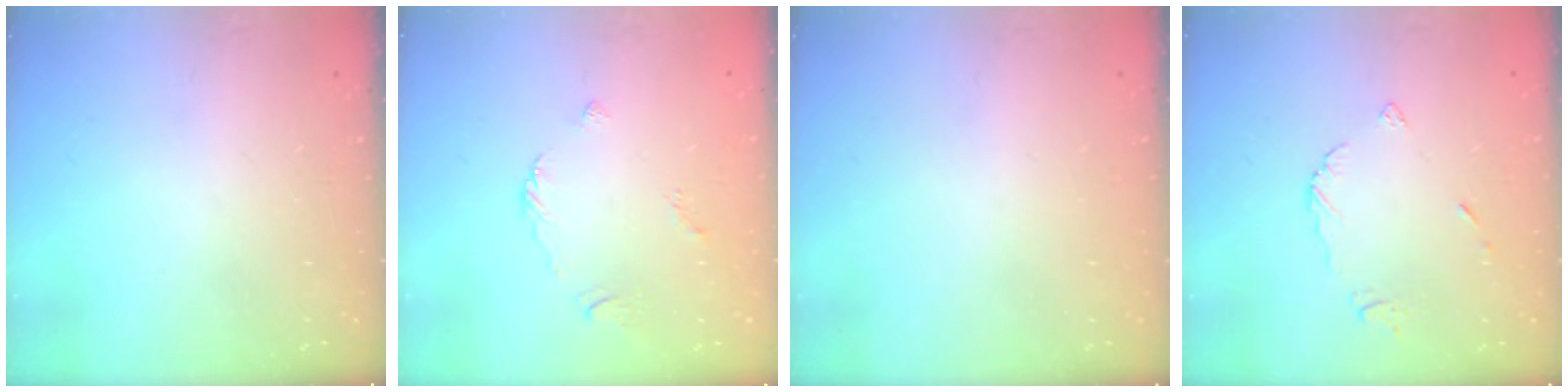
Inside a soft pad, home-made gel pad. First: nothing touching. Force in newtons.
{"total": 2.3, "press": 2.3, "slide": 0.5}
{"total": 1.8, "press": 1.8, "slide": 0.1}
{"total": 4.5, "press": 4.4, "slide": 0.4}